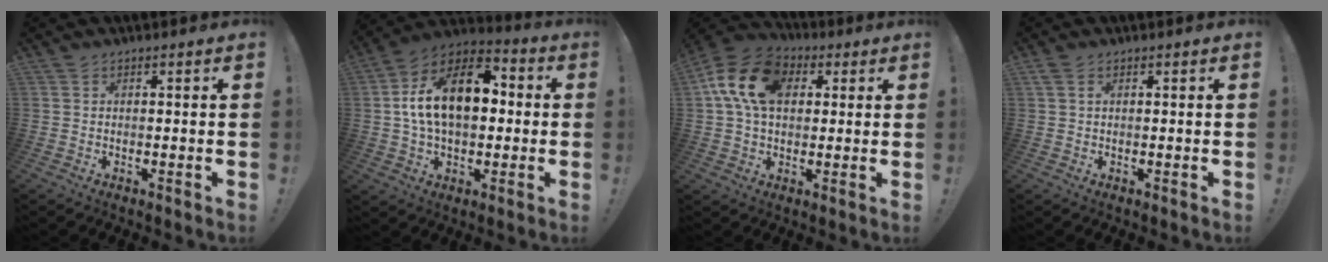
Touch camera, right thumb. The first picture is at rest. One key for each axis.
{"total": 19.6, "fx": 2.7, "fy": 11.5, "fz": 15.6, "tx": -0.265, "ty": 0.006, "tz": 0.045}
{"total": 16.3, "fx": 4.5, "fy": 11.1, "fz": 11.0, "tx": -0.190, "ty": 0.007, "tz": 0.084}
{"total": 0.8, "fx": 0.3, "fy": 0.3, "fz": 0.7, "tx": -0.015, "ty": 0.003, "tz": 0.004}